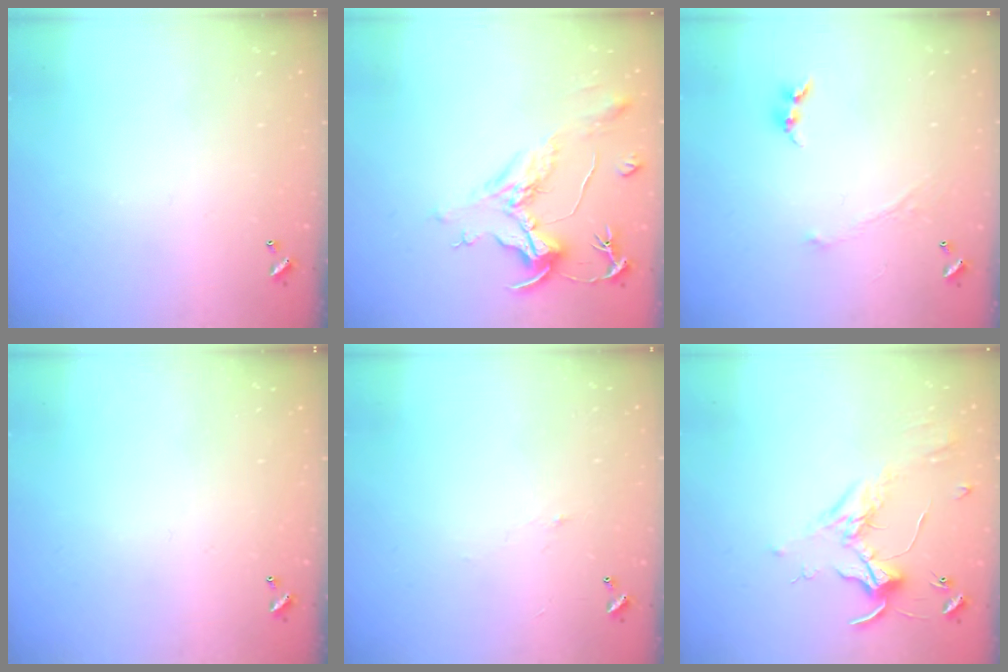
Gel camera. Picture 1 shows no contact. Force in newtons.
{"total": 2.1, "press": 1.6, "slide": 1.3}
{"total": 1.0, "press": 0.9, "slide": 0.4}
{"total": 0.0}
{"total": 0.8, "press": 0.6, "slide": 0.6}
{"total": 1.7, "press": 1.6, "slide": 0.5}